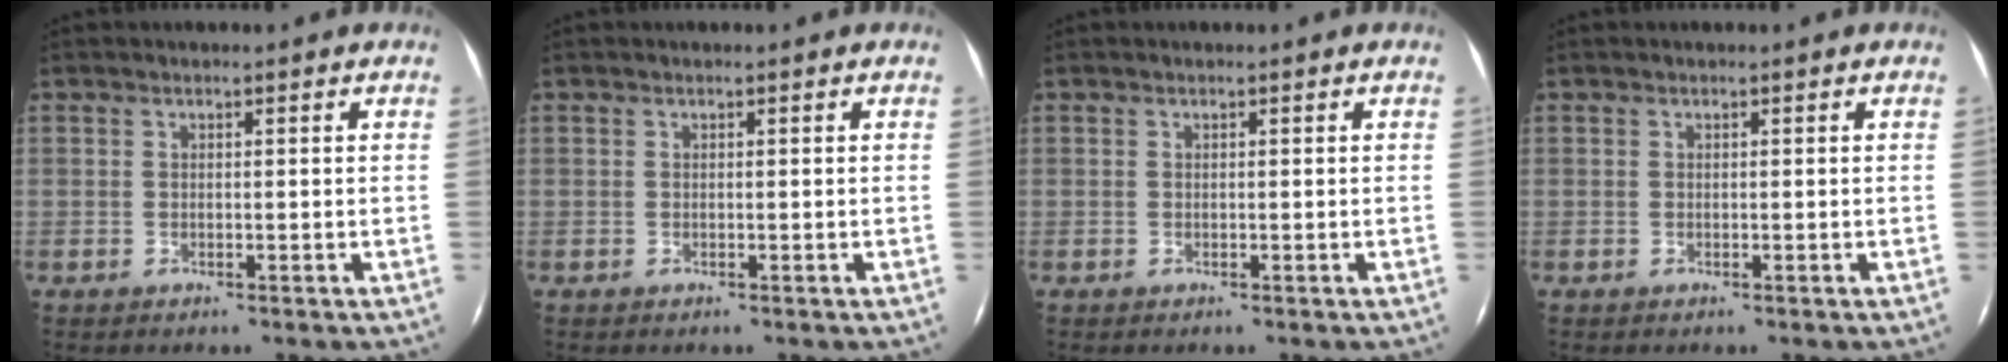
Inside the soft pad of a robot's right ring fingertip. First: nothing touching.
{"total": 0.0}
{"total": 0.0}
{"total": 0.0}